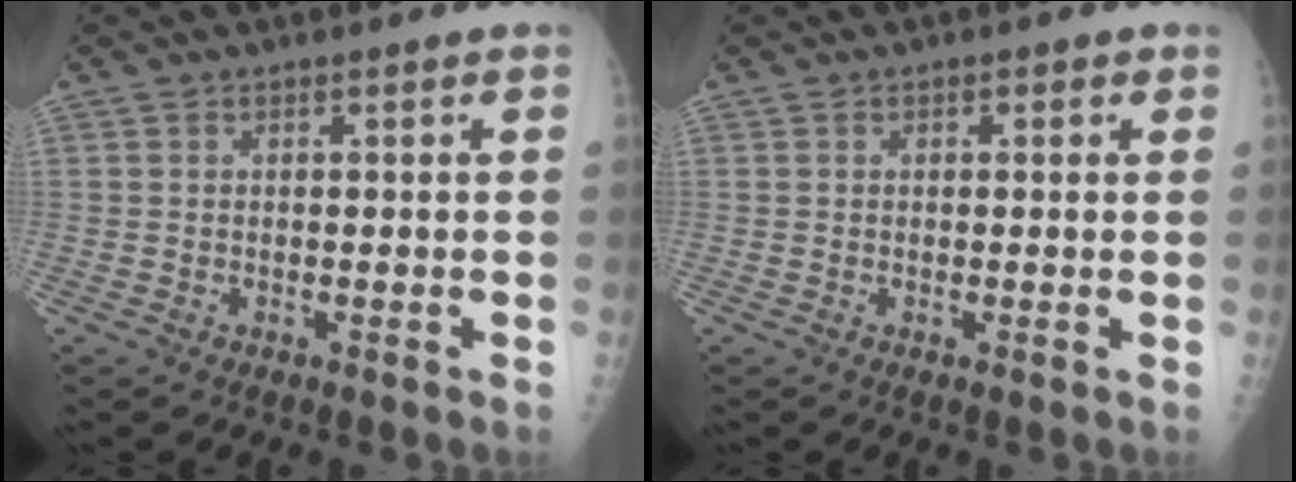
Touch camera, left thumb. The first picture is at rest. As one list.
[{"total": 1.2, "force": [0.5, 0.8, 0.7], "torque": [0.000, 0.001, 0.004]}]